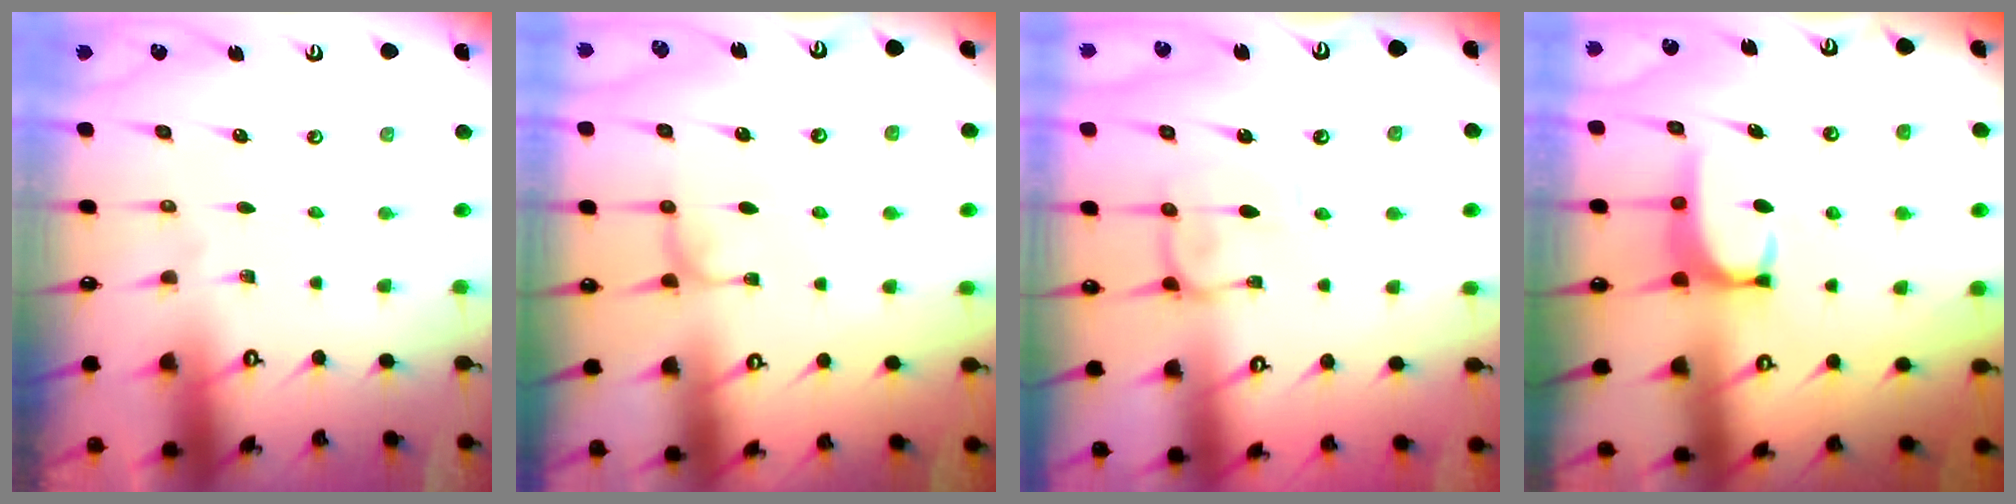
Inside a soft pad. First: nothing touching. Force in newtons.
{"total": 1.1, "press": 0.9, "slide": 0.6}
{"total": 0.7, "press": 0.4, "slide": 0.5}
{"total": 3.2, "press": 3.2, "slide": 0.6}